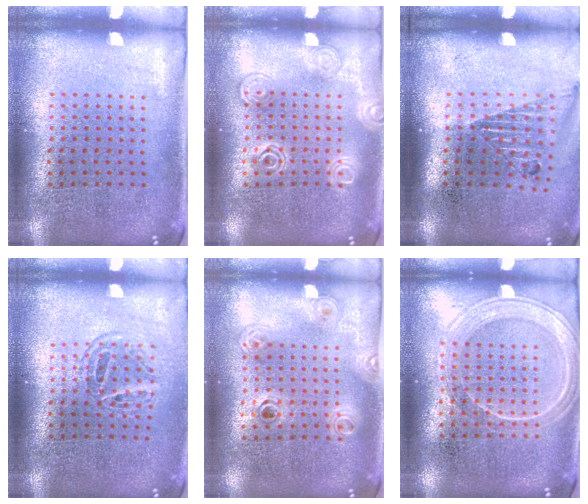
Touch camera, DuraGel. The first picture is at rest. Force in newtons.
{"total": 2.3, "press": 2.2, "slide": 0.3}
{"total": 1.2, "press": 1.0, "slide": 0.6}
{"total": 1.6, "press": 1.2, "slide": 1.0}
{"total": 1.1, "press": 1.0, "slide": 0.4}
{"total": 2.8, "press": 2.8, "slide": 0.5}